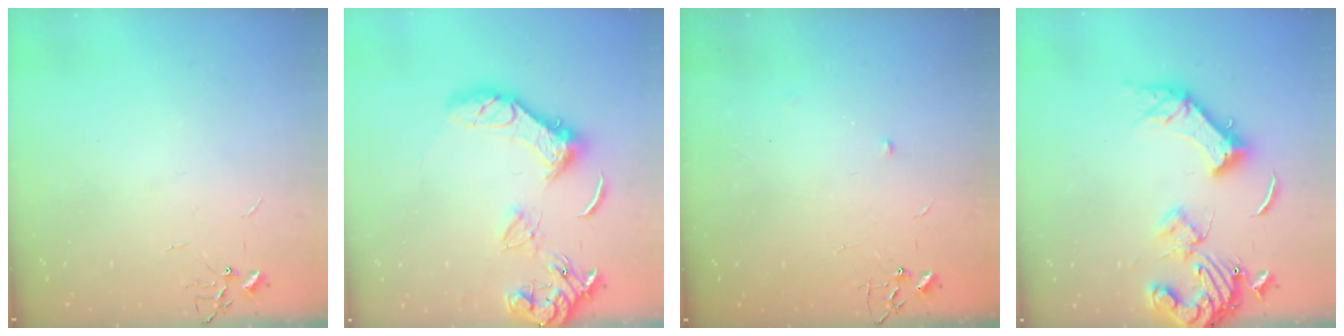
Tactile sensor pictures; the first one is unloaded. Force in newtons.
{"total": 14.9, "press": 14.8, "slide": 1.9}
{"total": 3.8, "press": 3.7, "slide": 1.1}
{"total": 17.4, "press": 17.3, "slide": 2.4}